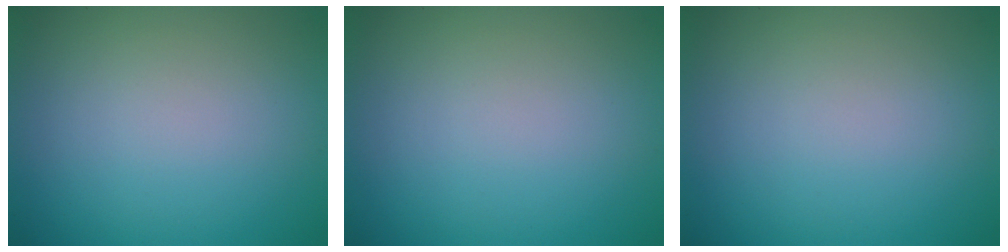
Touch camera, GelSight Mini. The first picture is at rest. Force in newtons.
{"total": 0.0}
{"total": 0.0}